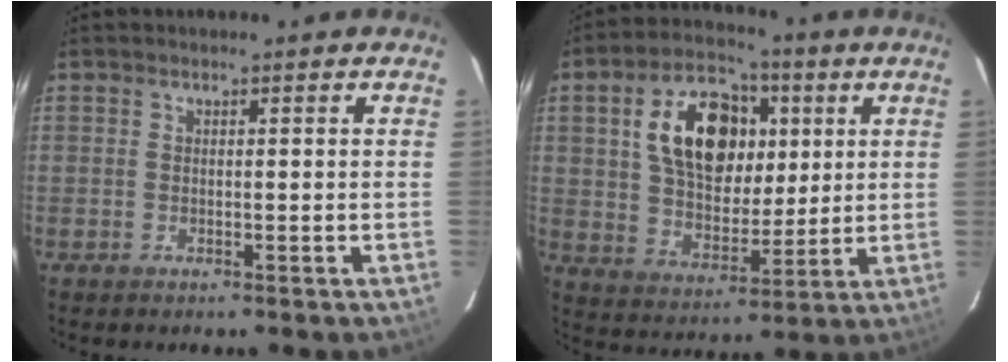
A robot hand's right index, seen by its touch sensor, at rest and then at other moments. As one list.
[{"total": 16.5, "force": [4.6, 10.4, 11.9], "torque": [-0.220, 0.029, 0.087]}]